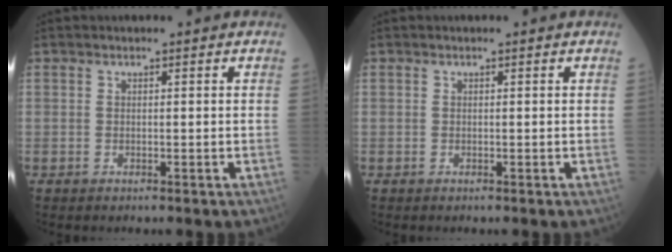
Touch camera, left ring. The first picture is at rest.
{"total": 0.0}